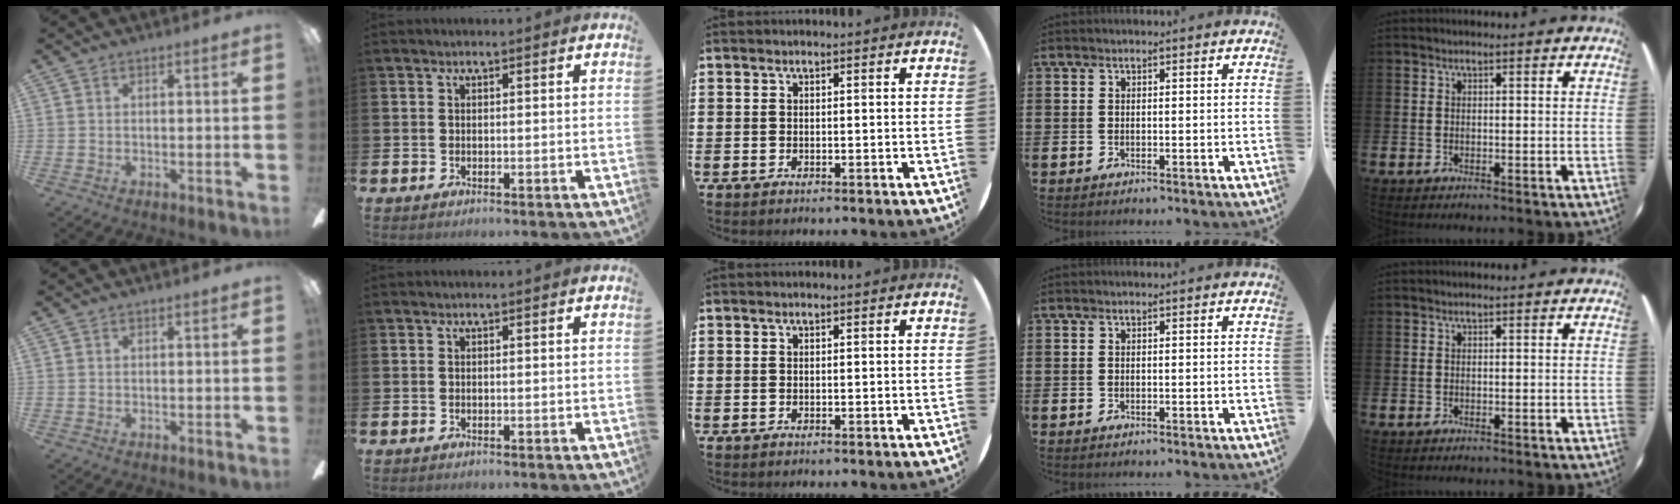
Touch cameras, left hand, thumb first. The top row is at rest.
{}